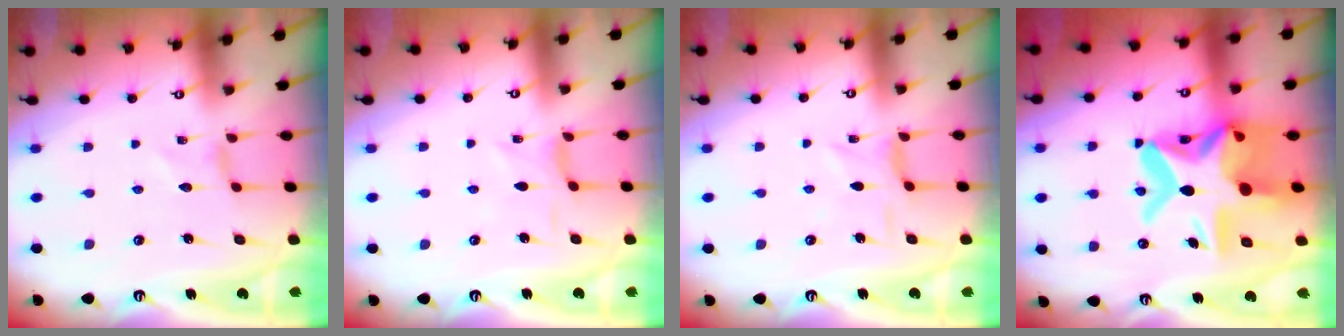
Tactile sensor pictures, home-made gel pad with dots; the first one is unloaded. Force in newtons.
{"total": 1.7, "press": 1.6, "slide": 0.4}
{"total": 1.8, "press": 1.7, "slide": 0.4}
{"total": 24.3, "press": 24.1, "slide": 3.1}